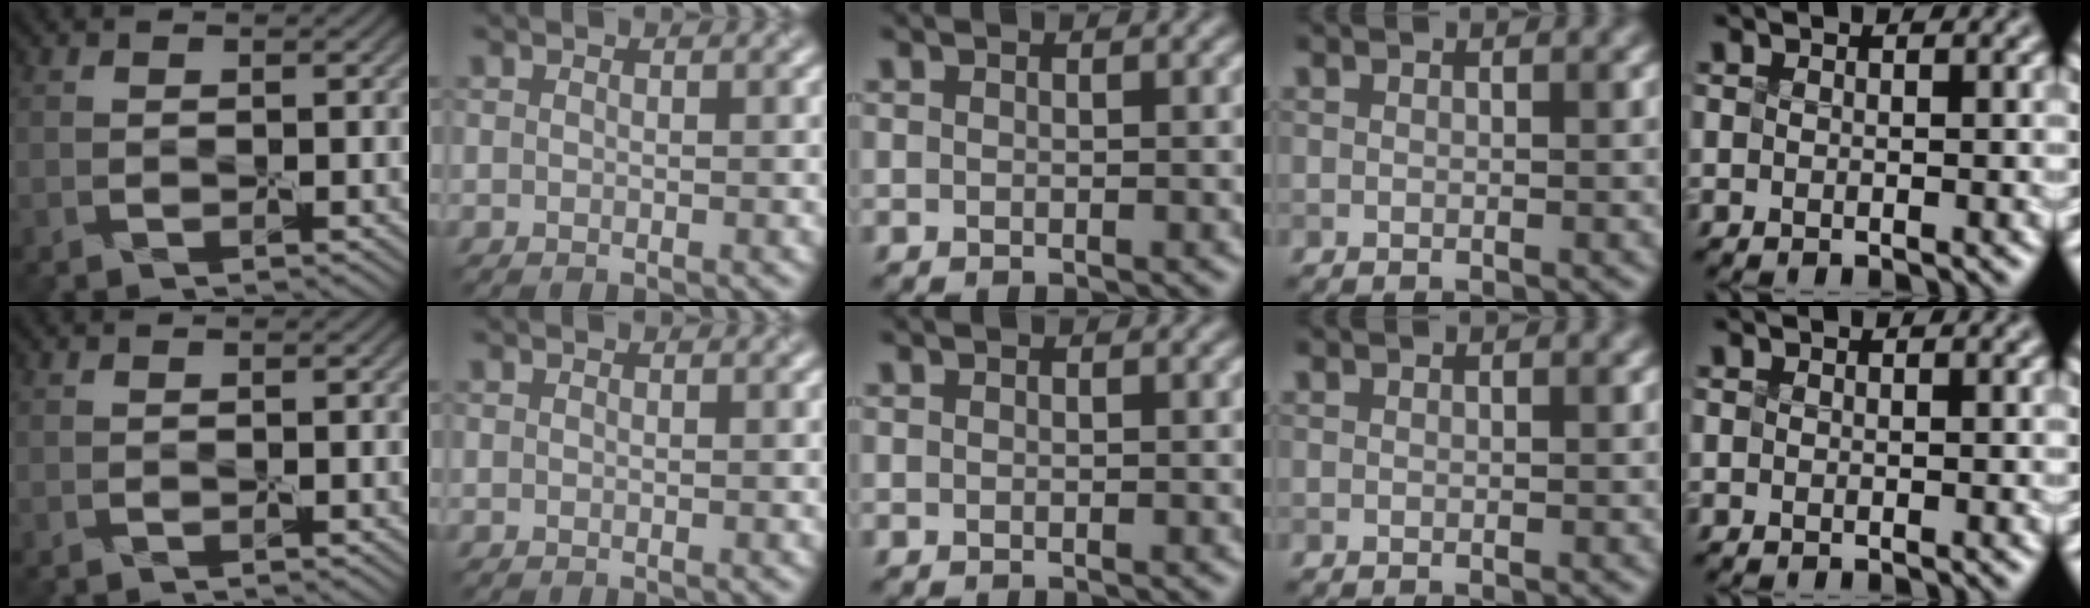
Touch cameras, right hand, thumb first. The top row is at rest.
{}